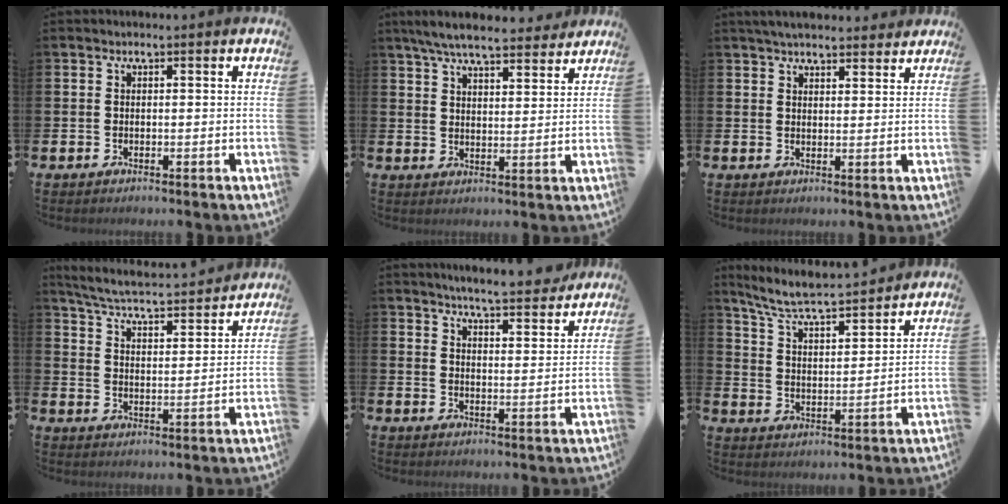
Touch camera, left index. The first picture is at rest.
{"total": 7.0, "force": [6.5, 1.4, 2.1], "torque": [-0.052, -0.031, 0.115]}
{"total": 4.2, "force": [4.0, 0.9, 0.8], "torque": [-0.024, -0.012, 0.074]}
{"total": 5.4, "force": [5.3, 0.4, 1.3], "torque": [-0.051, -0.041, 0.087]}
{"total": 5.8, "force": [5.7, 0.0, 0.9], "torque": [-0.027, -0.041, 0.097]}
{"total": 6.9, "force": [6.5, 0.3, 2.3], "torque": [-0.073, -0.045, 0.112]}